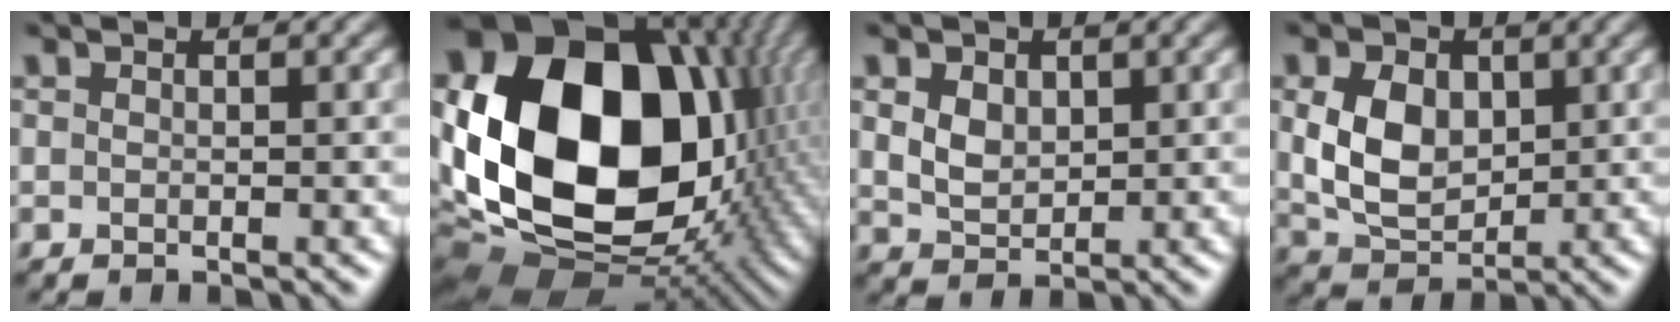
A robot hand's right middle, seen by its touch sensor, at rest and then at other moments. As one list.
[{"total": 22.2, "force": [1.6, 16.2, 15.2], "torque": [-0.325, -0.024, 0.065]}, {"total": 2.7, "force": [0.9, 2.0, 1.6], "torque": [-0.035, -0.003, 0.019]}, {"total": 5.7, "force": [0.9, 4.0, 3.9], "torque": [-0.084, -0.003, 0.019]}]